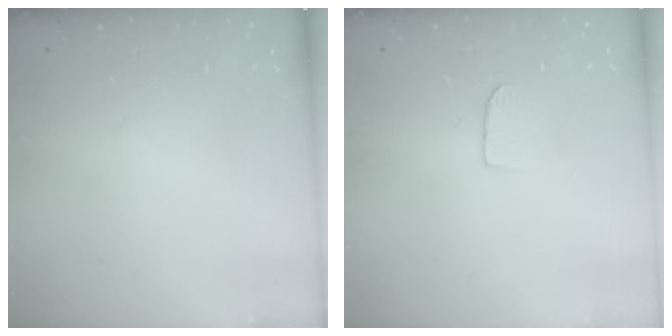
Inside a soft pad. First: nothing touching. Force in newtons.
{"total": 4.6, "press": 4.6, "slide": 0.4}